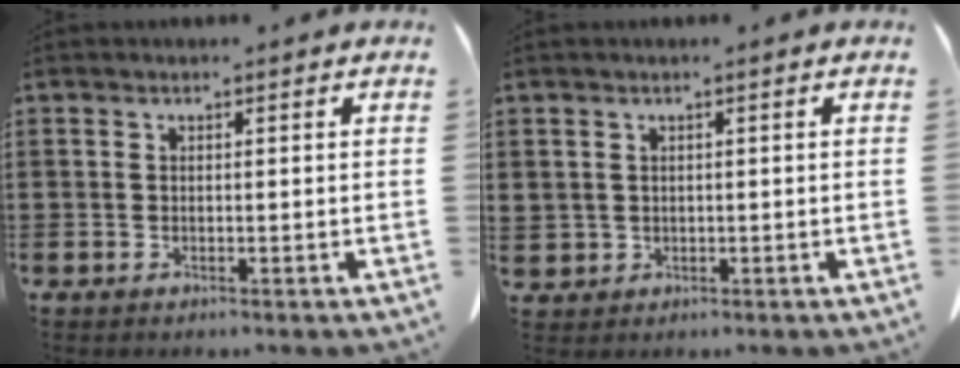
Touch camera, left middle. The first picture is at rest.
{"total": 1.2, "force": [0.6, 1.0, 0.2], "torque": [-0.008, 0.002, 0.012]}